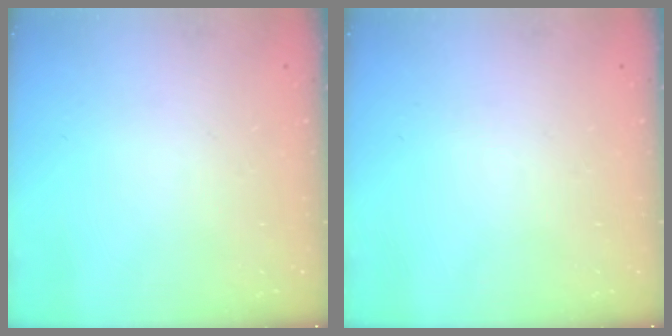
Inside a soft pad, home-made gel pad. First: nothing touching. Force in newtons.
{"total": 0.0}